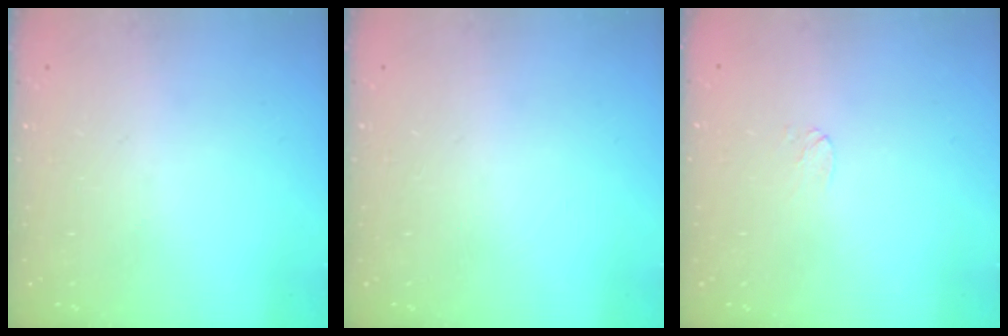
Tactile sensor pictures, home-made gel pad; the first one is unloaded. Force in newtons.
{"total": 0.0}
{"total": 3.6, "press": 3.6, "slide": 0.4}